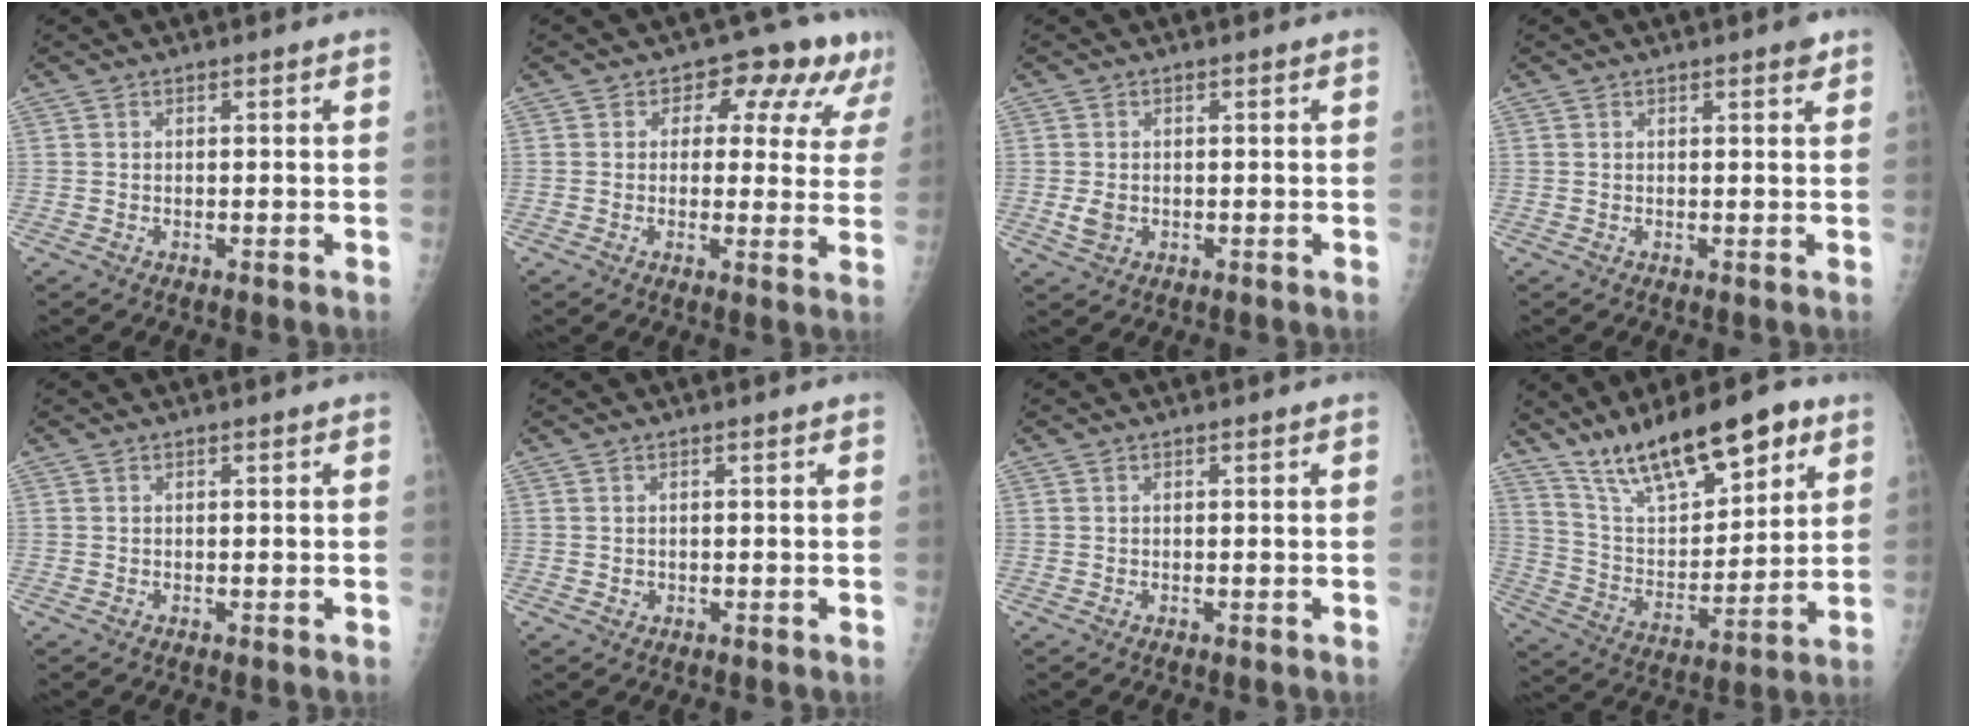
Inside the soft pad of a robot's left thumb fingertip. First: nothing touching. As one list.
[{"total": 10.2, "force": [5.6, 6.4, 5.7], "torque": [-0.013, -0.016, 0.049]}, {"total": 2.5, "force": [-0.4, 1.9, 1.6], "torque": [-0.030, -0.002, -0.003]}, {"total": 1.6, "force": [1.1, 0.4, 1.2], "torque": [-0.015, -0.004, 0.012]}, {"total": 0.0}, {"total": 0.7, "force": [0.0, 0.7, 0.2], "torque": [0.000, 0.001, 0.002]}, {"total": 0.0}, {"total": 19.0, "force": [12.8, 6.7, 12.3], "torque": [-0.169, -0.056, 0.231]}]